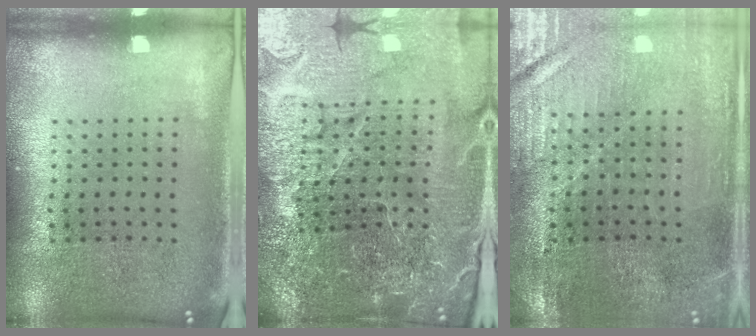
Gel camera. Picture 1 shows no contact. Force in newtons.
{"total": 5.3, "press": 5.0, "slide": 1.8}
{"total": 1.1, "press": 1.1, "slide": 0.2}